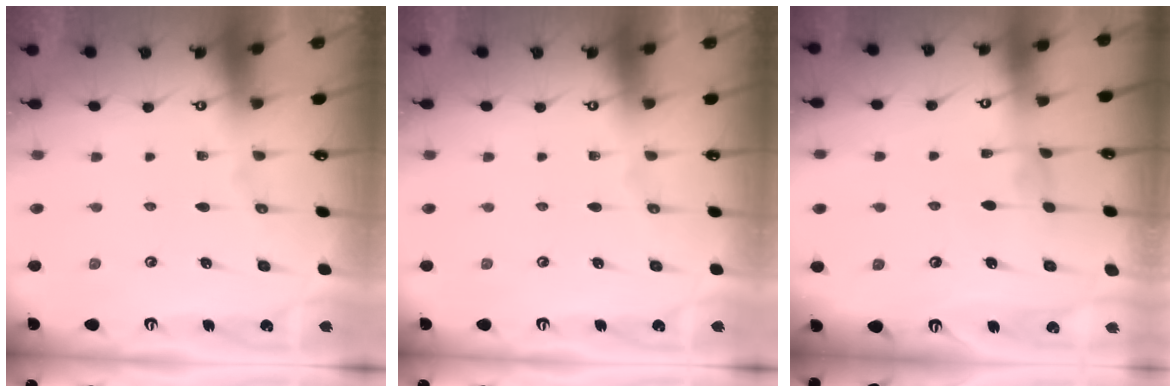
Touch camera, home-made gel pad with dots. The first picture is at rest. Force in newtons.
{"total": 0.0}
{"total": 1.0, "press": 0.9, "slide": 0.5}